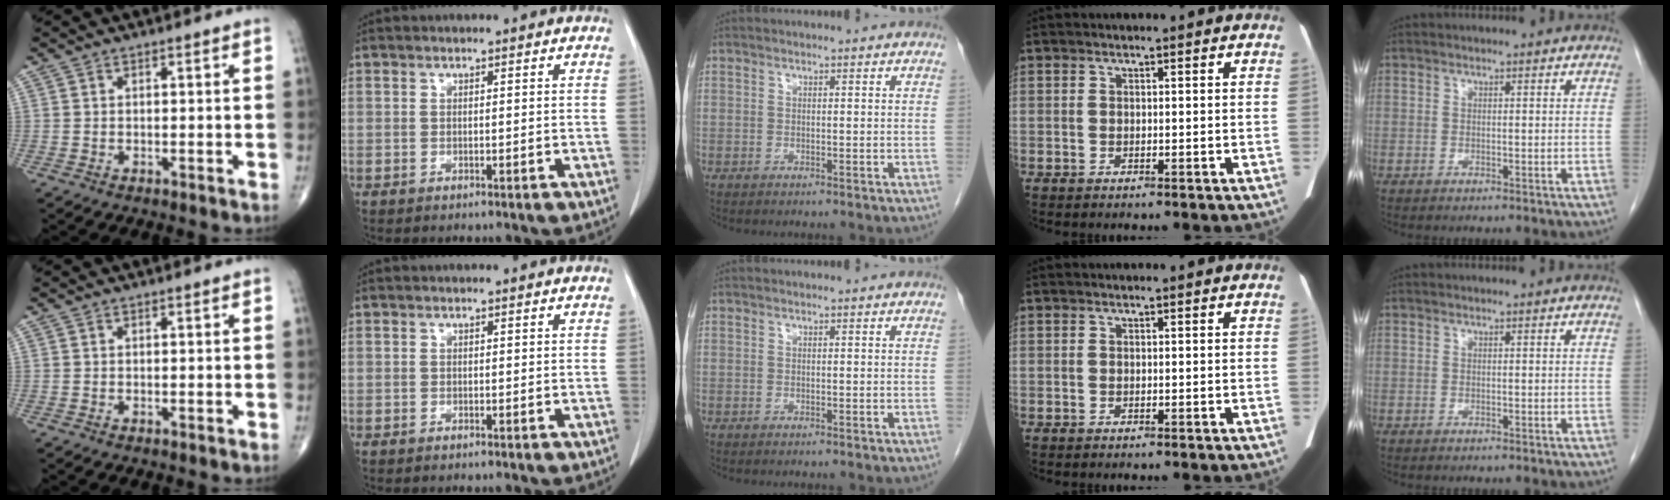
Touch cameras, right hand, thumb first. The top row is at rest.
{}